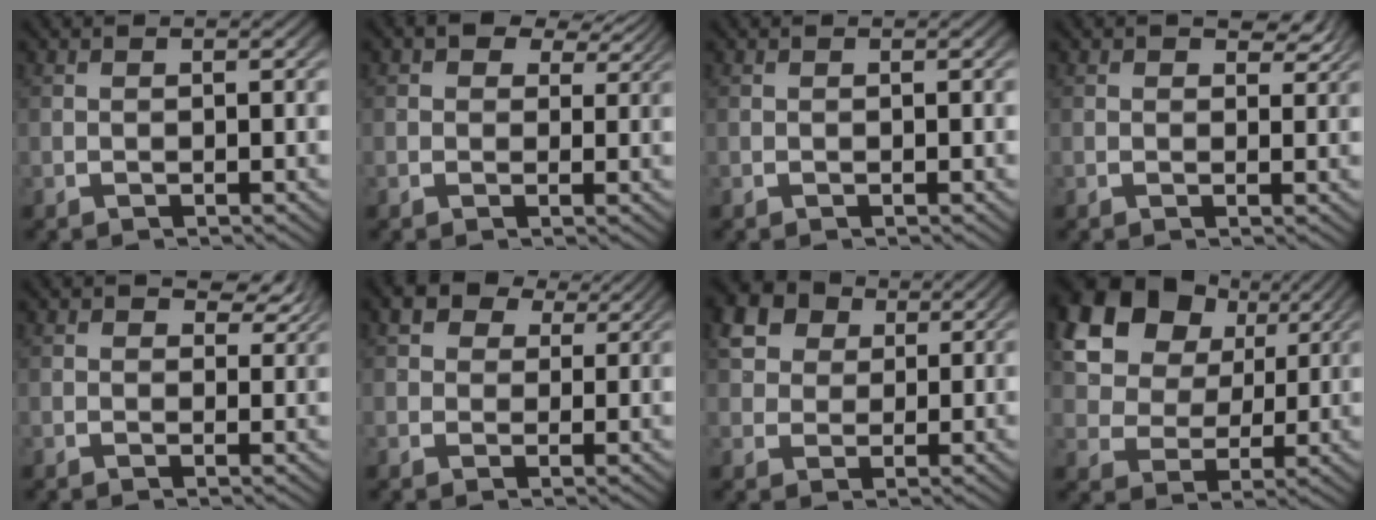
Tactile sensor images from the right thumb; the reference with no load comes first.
{"total": 3.7, "force": [2.4, 2.1, 1.9], "torque": [-0.020, 0.010, 0.031]}
{"total": 0.0}
{"total": 2.4, "force": [1.9, 1.0, 1.1], "torque": [-0.007, 0.003, 0.028]}
{"total": 2.9, "force": [2.1, 1.3, 1.5], "torque": [-0.014, 0.006, 0.030]}
{"total": 5.2, "force": [3.4, 3.2, 2.5], "torque": [-0.041, 0.007, 0.052]}
{"total": 8.0, "force": [3.5, 6.2, 3.7], "torque": [-0.083, -0.002, 0.057]}
{"total": 12.9, "force": [5.1, 9.3, 7.3], "torque": [-0.168, -0.008, 0.089]}